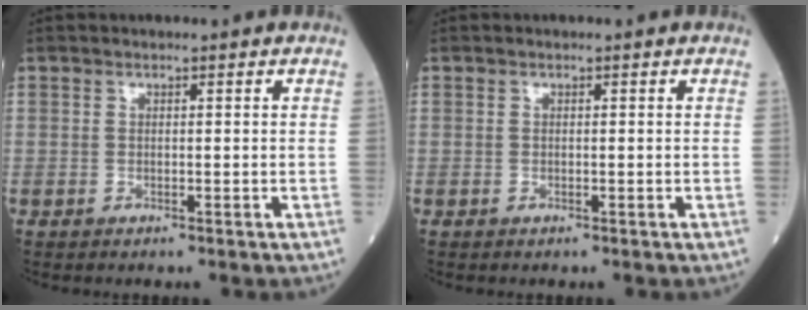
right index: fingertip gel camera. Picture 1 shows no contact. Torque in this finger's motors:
{"motor_torque": [0.08, 0.13, 0.04, 0.01]}